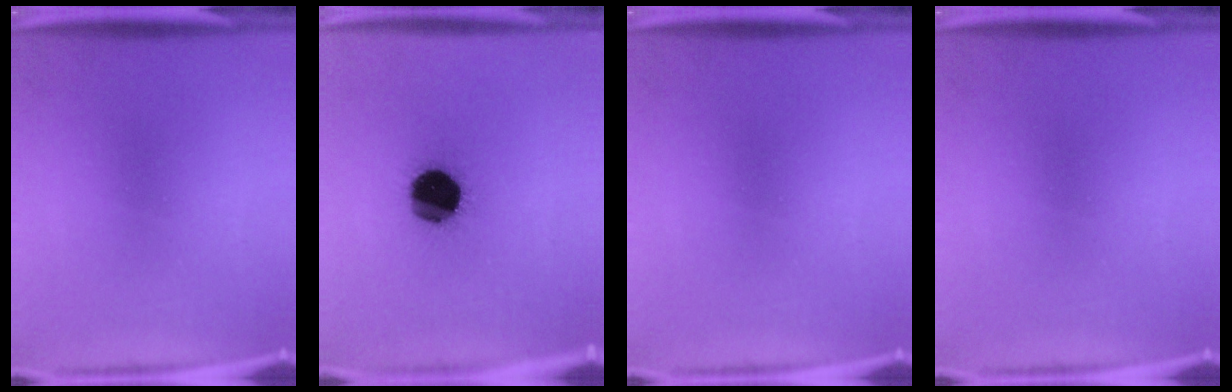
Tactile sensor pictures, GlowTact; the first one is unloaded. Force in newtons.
{"total": 17.6}
{"total": 0.0}
{"total": 0.0}